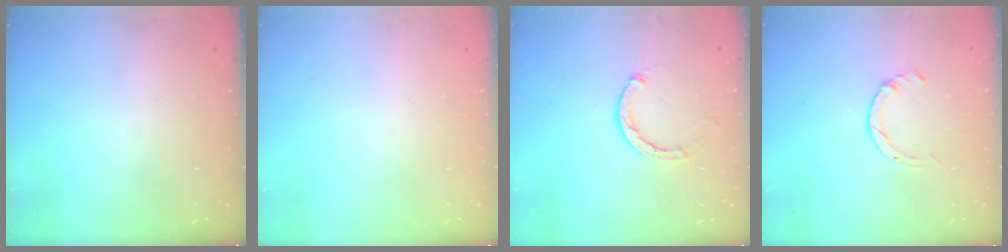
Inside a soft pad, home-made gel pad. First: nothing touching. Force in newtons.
{"total": 0.0}
{"total": 2.1, "press": 2.1, "slide": 0.1}
{"total": 1.4, "press": 1.4, "slide": 0.2}